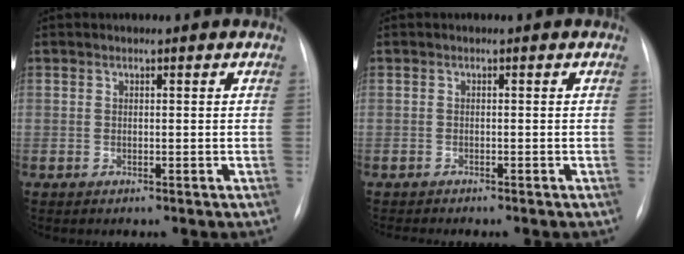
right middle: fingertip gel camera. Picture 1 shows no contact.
{"total": 1.8, "force": [-1.6, -0.1, 0.7], "torque": [-0.006, -0.001, -0.021]}